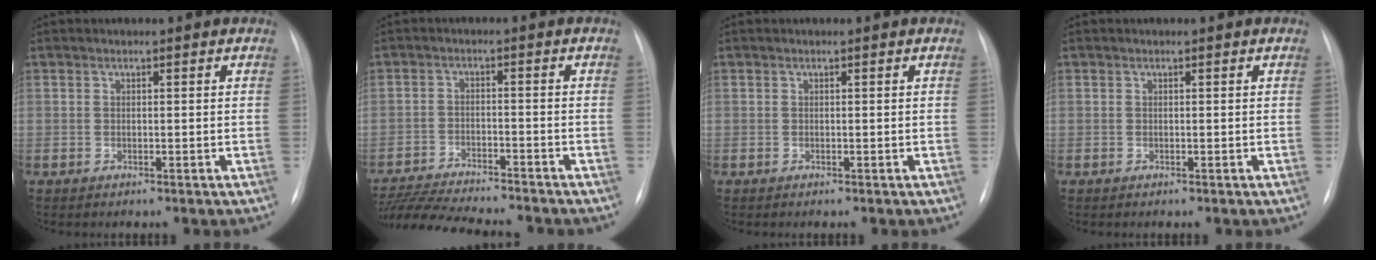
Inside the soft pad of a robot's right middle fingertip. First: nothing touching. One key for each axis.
{"total": 15.0, "fx": -13.7, "fy": 1.3, "fz": 6.0, "tx": -0.108, "ty": -0.016, "tz": -0.210}
{"total": 0.0}
{"total": 0.0}